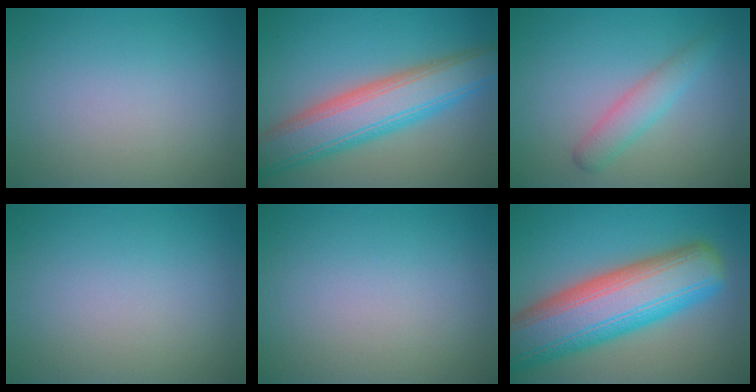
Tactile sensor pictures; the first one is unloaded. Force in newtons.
{"total": 8.0, "press": 8.0, "slide": 0.4}
{"total": 2.5, "press": 2.5, "slide": 0.1}
{"total": 0.0}
{"total": 0.0}
{"total": 12.5, "press": 12.4, "slide": 0.7}